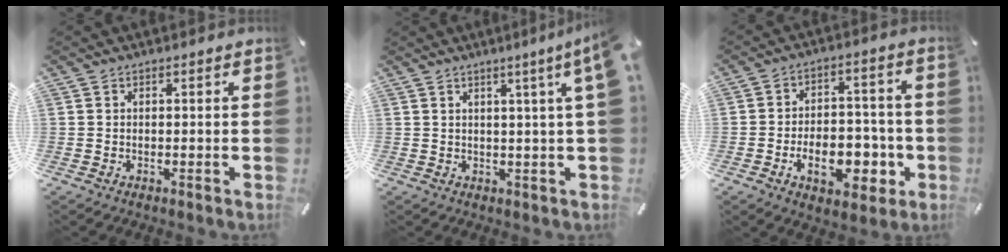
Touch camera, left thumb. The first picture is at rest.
{"total": 6.8, "force": [3.1, -0.5, 6.0], "torque": [-0.100, -0.016, 0.048]}
{"total": 13.1, "force": [-4.4, 8.2, 9.2], "torque": [-0.121, 0.015, -0.067]}